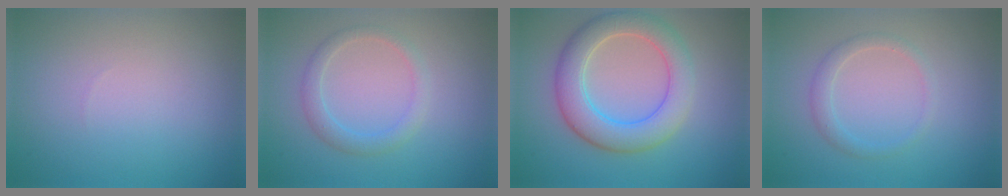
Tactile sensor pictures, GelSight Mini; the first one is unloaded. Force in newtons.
{"total": 2.0, "press": 2.0, "slide": 0.3}
{"total": 5.9, "press": 5.9, "slide": 0.1}
{"total": 1.6, "press": 1.6, "slide": 0.1}